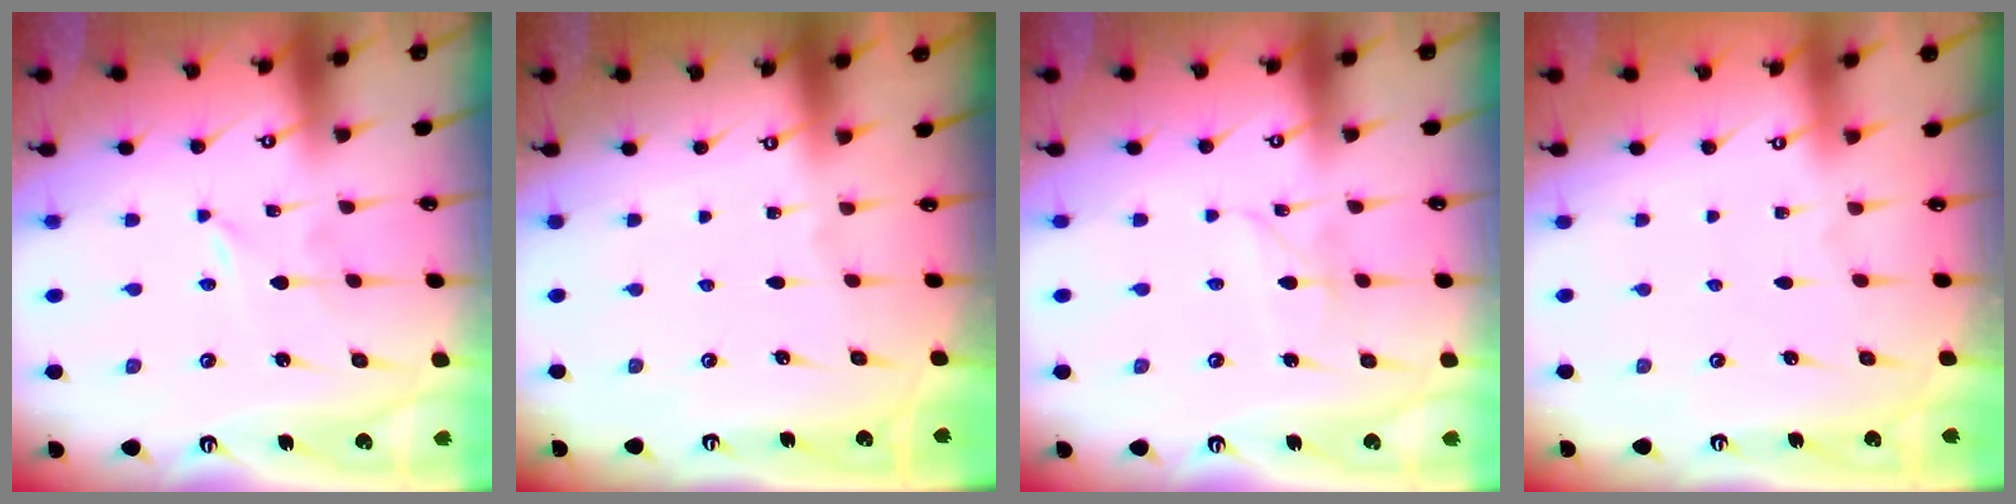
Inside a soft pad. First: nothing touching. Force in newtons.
{"total": 0.0}
{"total": 2.8, "press": 2.8, "slide": 0.2}
{"total": 0.0}